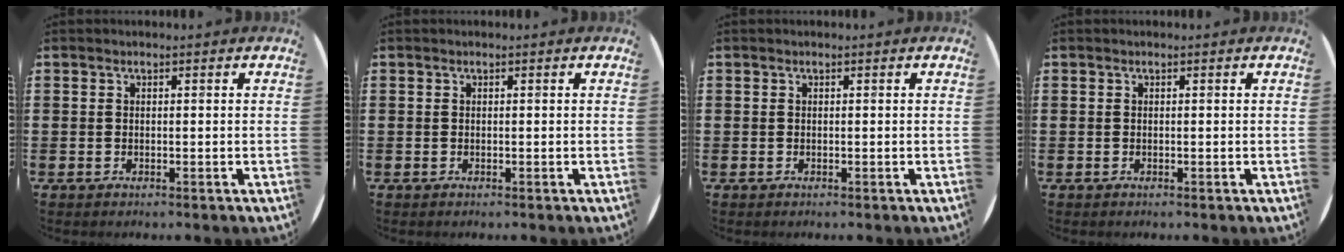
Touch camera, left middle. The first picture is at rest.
{"total": 0.0}
{"total": 0.0}
{"total": 0.0}